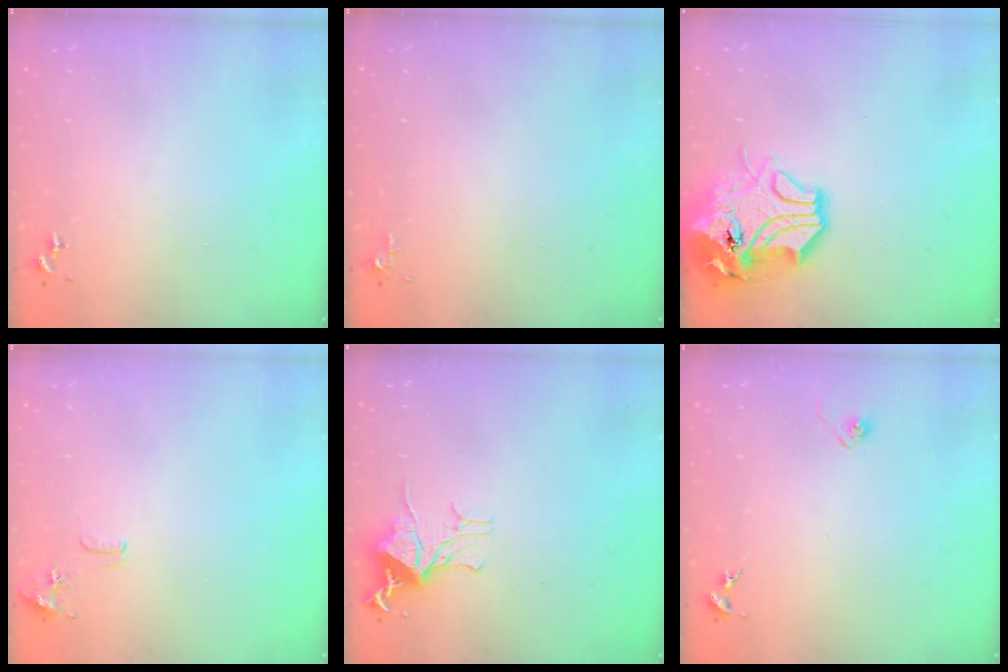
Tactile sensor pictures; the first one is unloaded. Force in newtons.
{"total": 3.5, "press": 3.4, "slide": 0.5}
{"total": 17.8, "press": 17.5, "slide": 2.8}
{"total": 8.1, "press": 8.1, "slide": 0.7}
{"total": 11.3, "press": 11.3, "slide": 0.9}
{"total": 2.8, "press": 2.6, "slide": 1.1}